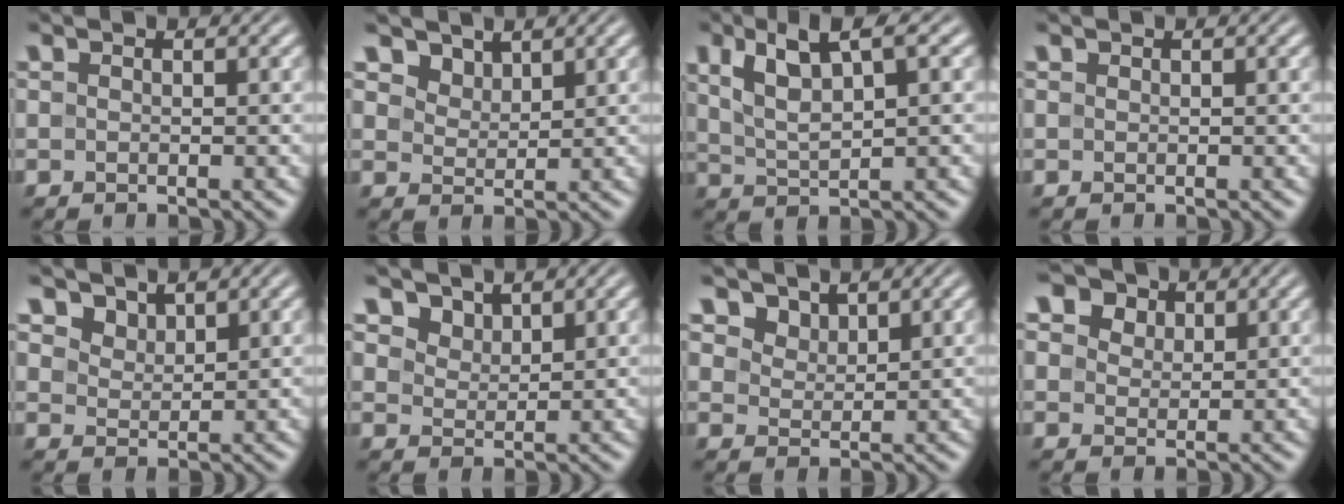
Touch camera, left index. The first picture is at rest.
{"total": 2.5, "force": [2.1, 1.3, 0.6], "torque": [-0.029, -0.020, 0.052]}
{"total": 4.8, "force": [2.4, 1.4, 3.9], "torque": [-0.088, 0.007, 0.048]}
{"total": 0.0}
{"total": 2.2, "force": [1.8, 1.1, 0.6], "torque": [-0.025, -0.017, 0.047]}
{"total": 2.7, "force": [2.2, 1.4, 0.7], "torque": [-0.032, -0.019, 0.055]}
{"total": 3.0, "force": [2.4, 1.6, 0.8], "torque": [-0.036, -0.019, 0.060]}
{"total": 10.5, "force": [6.6, 6.5, 4.9], "torque": [-0.106, 0.025, 0.087]}